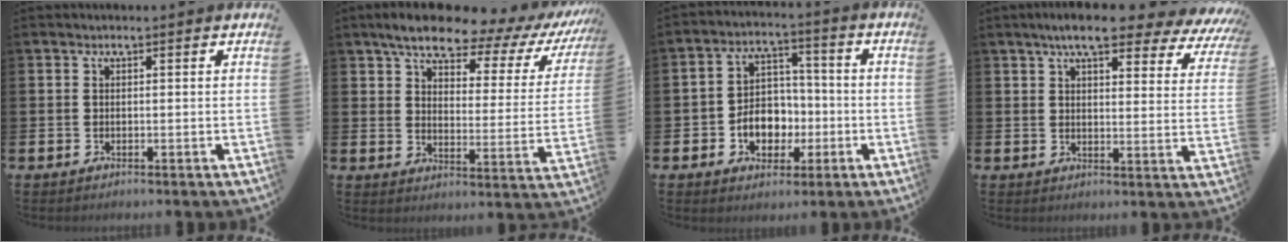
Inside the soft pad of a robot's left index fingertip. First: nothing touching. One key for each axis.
{"total": 9.1, "fx": 7.6, "fy": 2.4, "fz": 4.4, "tx": -0.097, "ty": -0.053, "tz": 0.119}
{"total": 6.3, "fx": -1.5, "fy": 5.5, "fz": 2.7, "tx": -0.037, "ty": 0.006, "tz": -0.032}
{"total": 8.0, "fx": 6.7, "fy": 1.6, "fz": 4.0, "tx": -0.075, "ty": -0.032, "tz": 0.114}